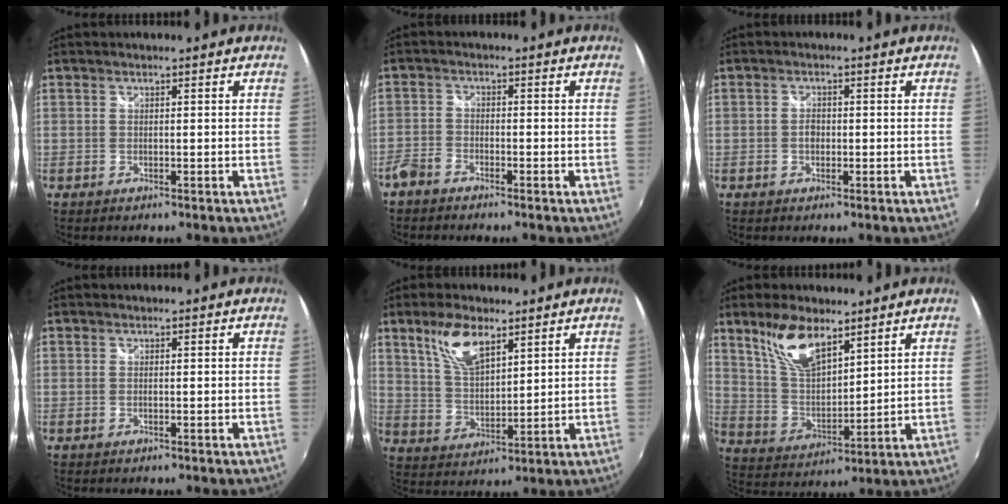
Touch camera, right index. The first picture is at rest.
{"total": 3.6, "force": [-2.9, 1.7, 1.2], "torque": [-0.034, 0.001, -0.061]}
{"total": 1.8, "force": [-0.4, 1.4, 1.1], "torque": [-0.020, 0.001, -0.007]}
{"total": 0.0}
{"total": 9.5, "force": [5.8, 4.0, 6.4], "torque": [-0.122, 0.008, 0.119]}
{"total": 11.9, "force": [7.8, 4.8, 7.5], "torque": [-0.142, 0.008, 0.161]}